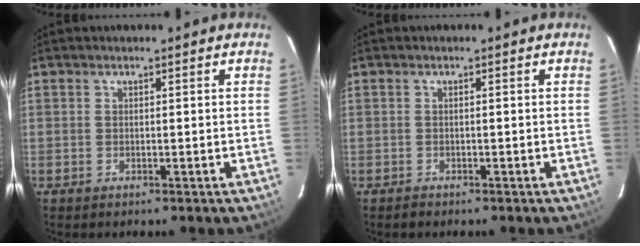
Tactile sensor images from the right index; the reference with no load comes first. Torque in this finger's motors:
{"motor_torque": [-0.02, -0.09, 0.09, 0.01]}